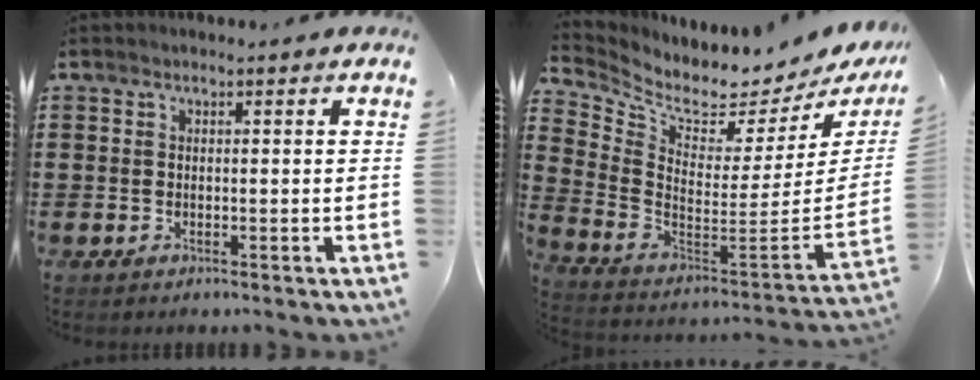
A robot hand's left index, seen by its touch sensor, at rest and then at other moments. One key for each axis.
{"total": 3.9, "fx": 3.4, "fy": 1.3, "fz": 1.5, "tx": -0.057, "ty": -0.054, "tz": 0.051}